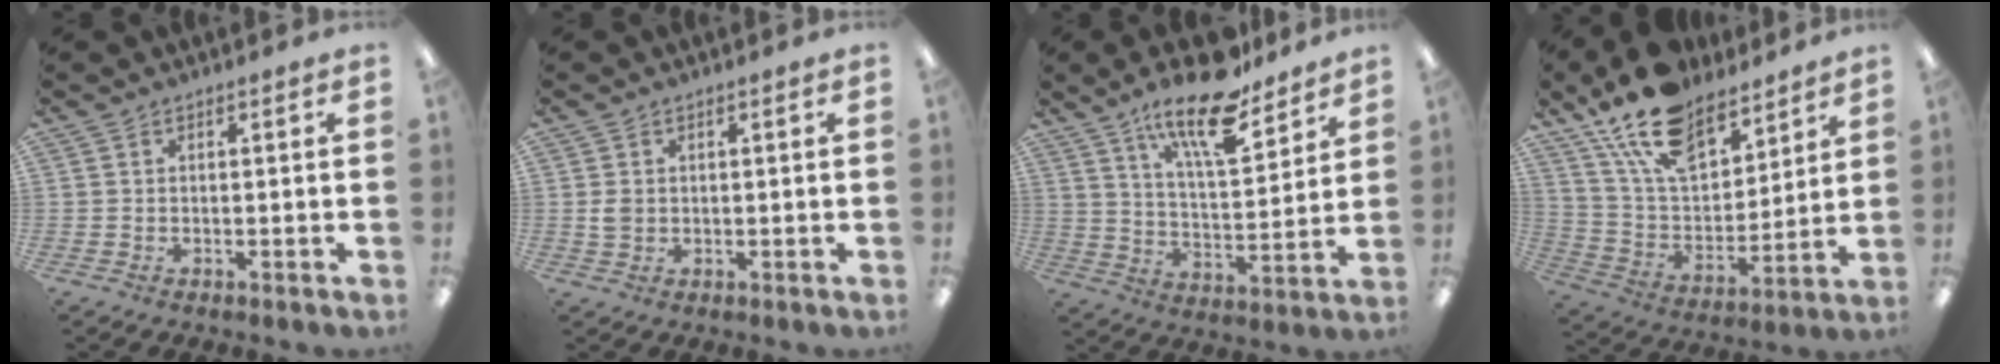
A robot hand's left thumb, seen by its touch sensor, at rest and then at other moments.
{"total": 2.3, "force": [0.5, 1.9, 1.2], "torque": [-0.016, 0.001, 0.007]}
{"total": 17.2, "force": [13.0, 5.3, 10.0], "torque": [-0.171, -0.071, 0.217]}
{"total": 19.1, "force": [14.2, 9.2, 8.9], "torque": [-0.181, -0.071, 0.259]}